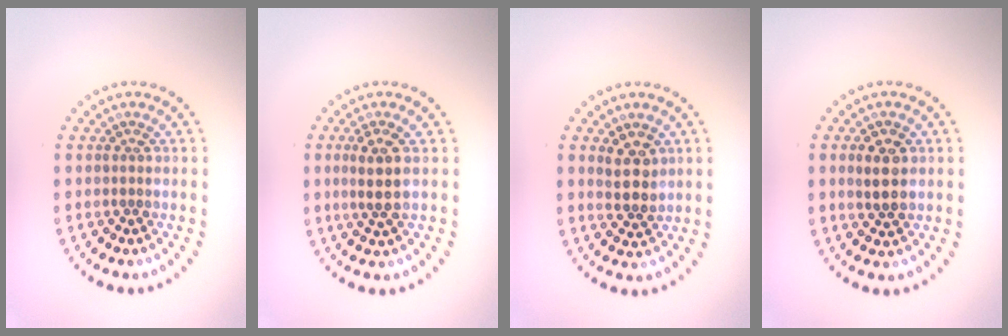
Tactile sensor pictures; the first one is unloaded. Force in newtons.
{"total": 2.5, "press": 2.3, "slide": 1.1}
{"total": 2.6, "press": 2.4, "slide": 0.9}
{"total": 2.5, "press": 2.5, "slide": 0.3}